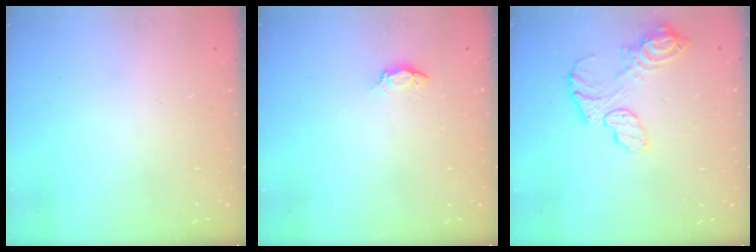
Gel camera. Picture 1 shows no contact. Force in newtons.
{"total": 3.3, "press": 3.2, "slide": 0.5}
{"total": 11.6, "press": 11.5, "slide": 1.1}